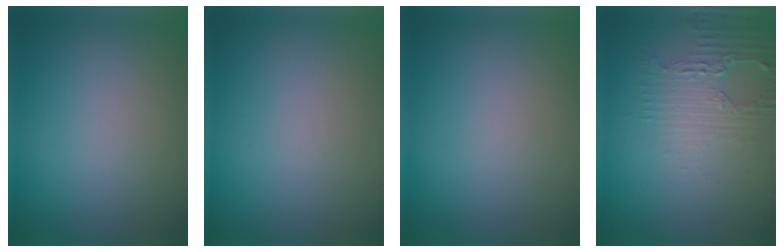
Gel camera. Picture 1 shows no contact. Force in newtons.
{"total": 0.0}
{"total": 0.0}
{"total": 2.7, "press": 2.4, "slide": 1.3}